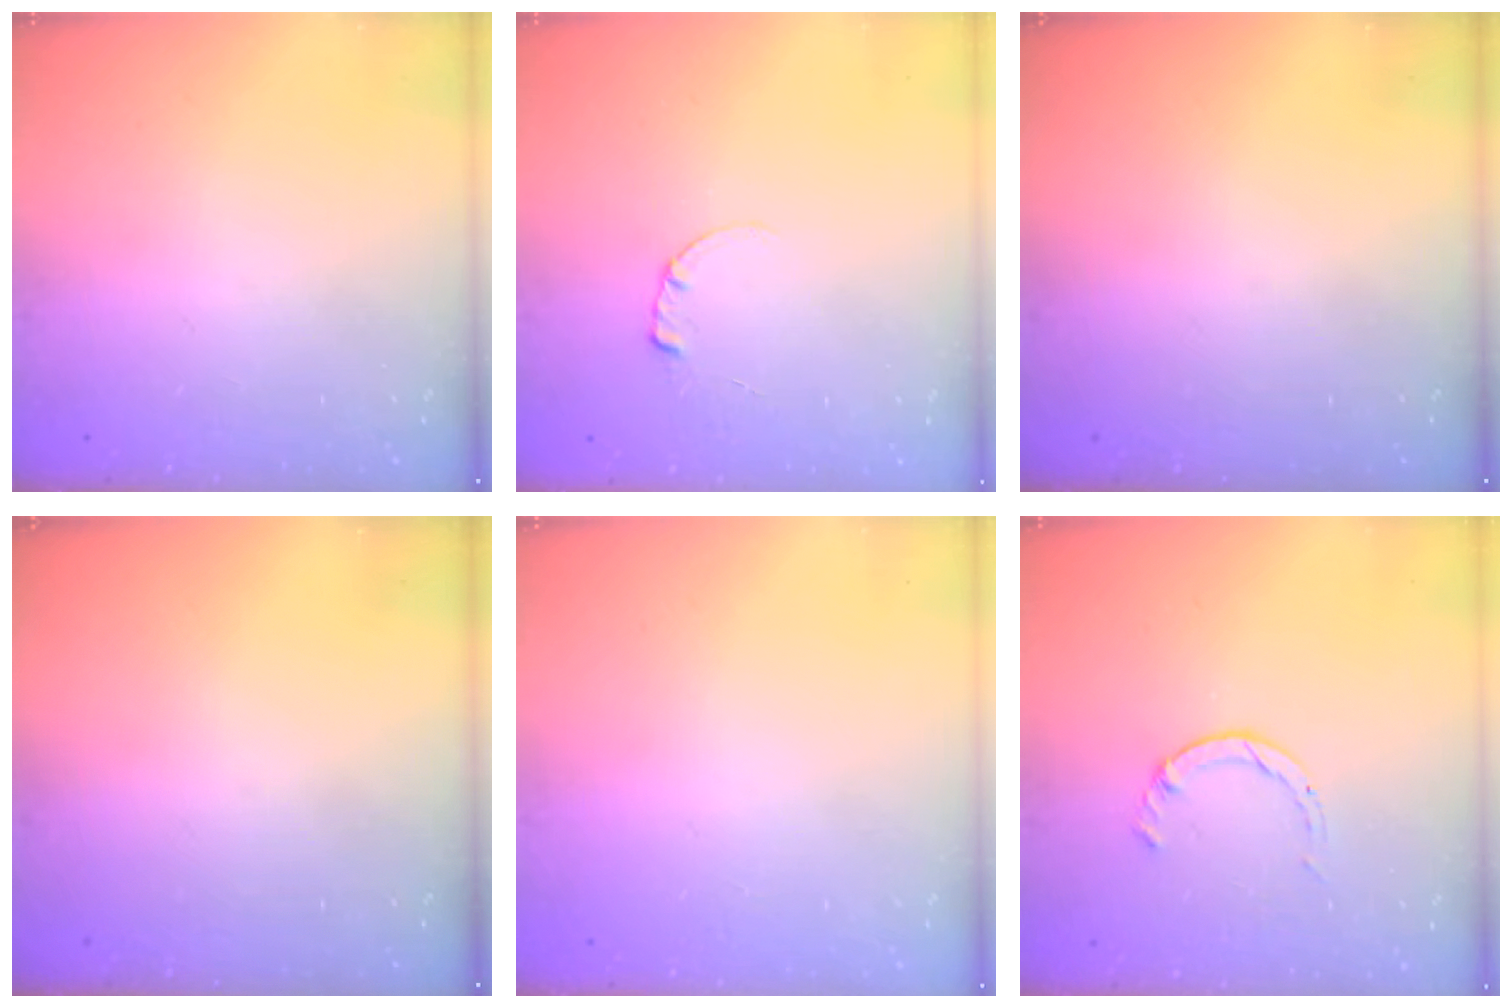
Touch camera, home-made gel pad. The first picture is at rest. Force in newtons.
{"total": 0.6, "press": 0.6, "slide": 0.1}
{"total": 0.0}
{"total": 0.0}
{"total": 2.5, "press": 2.5, "slide": 0.2}
{"total": 1.4, "press": 1.4, "slide": 0.2}